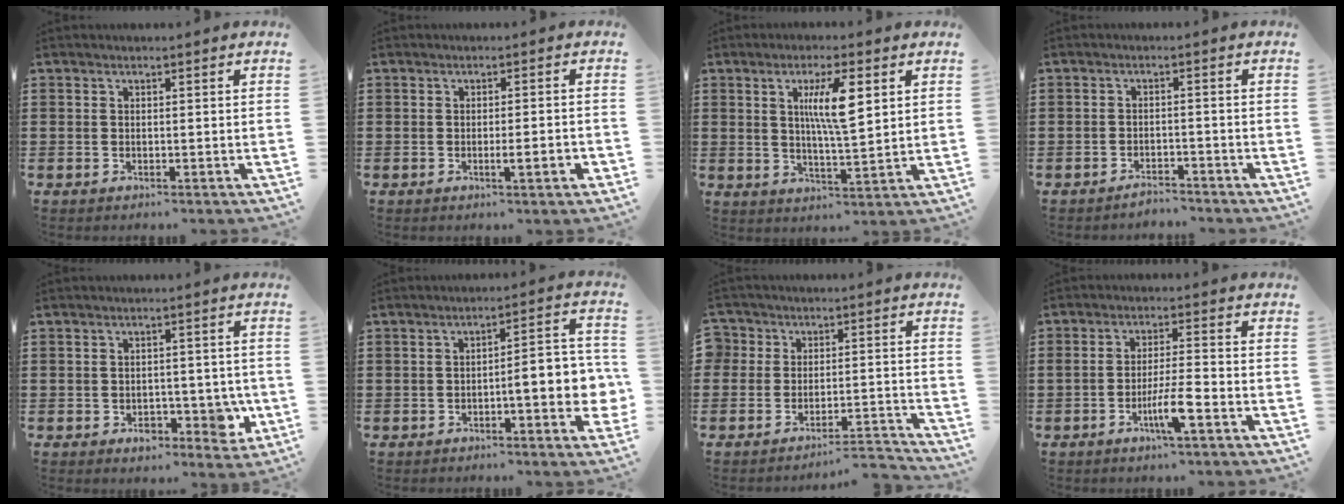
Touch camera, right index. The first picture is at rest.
{"total": 2.8, "force": [-0.9, 0.2, 2.6], "torque": [-0.043, -0.006, -0.016]}
{"total": 7.7, "force": [2.5, 1.5, 7.1], "torque": [-0.135, 0.003, 0.037]}
{"total": 2.2, "force": [-2.2, 0.1, 0.0], "torque": [-0.006, 0.003, -0.047]}
{"total": 5.4, "force": [-1.7, 3.7, 3.6], "torque": [-0.047, 0.006, -0.031]}
{"total": 7.4, "force": [-2.2, 2.0, 6.7], "torque": [-0.087, -0.007, -0.041]}
{"total": 4.2, "force": [-4.0, 1.5, 0.1], "torque": [-0.013, 0.008, -0.087]}
{"total": 6.0, "force": [-2.7, 0.4, 5.4], "torque": [-0.100, -0.012, -0.050]}